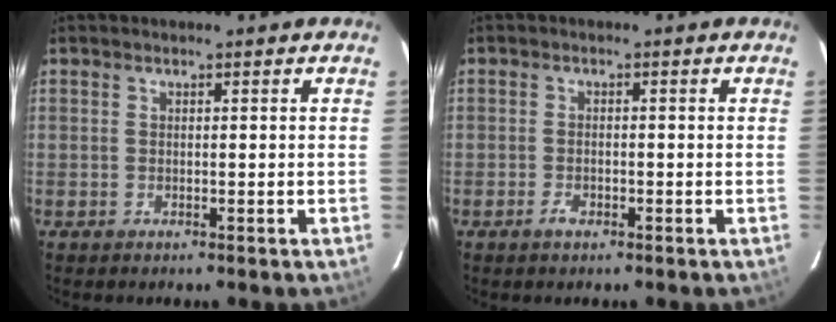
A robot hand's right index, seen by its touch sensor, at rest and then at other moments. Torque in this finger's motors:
{"motor_torque": [0.31, 0.08, 0.07, 0.03]}